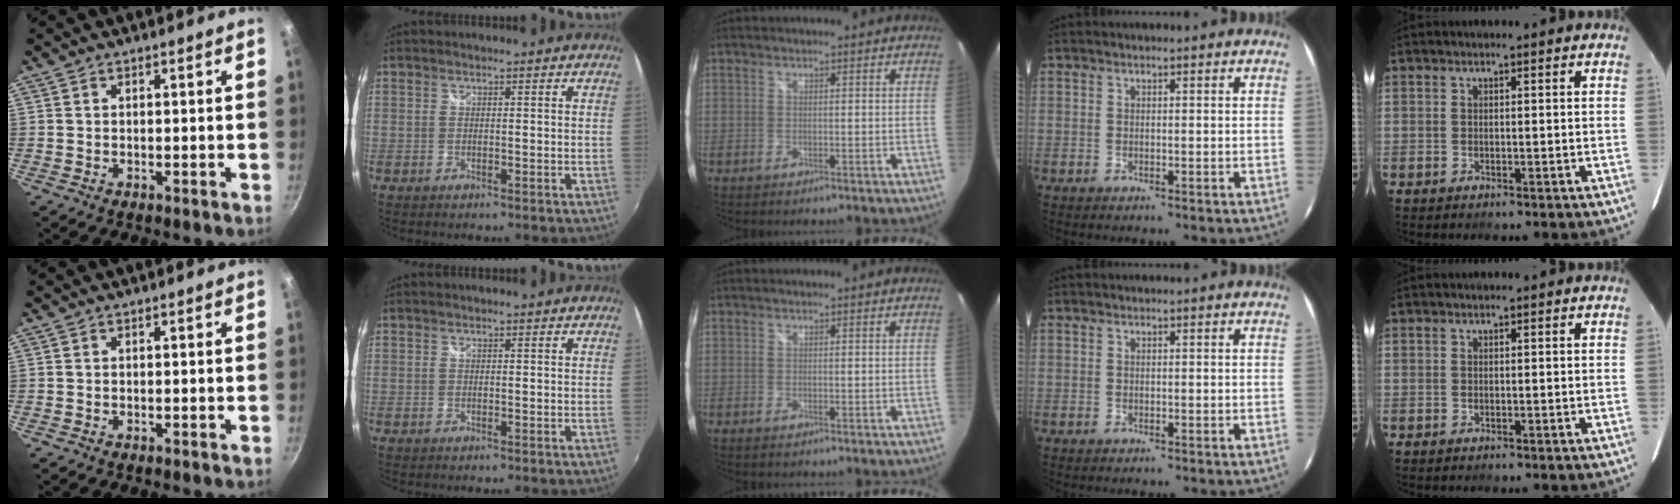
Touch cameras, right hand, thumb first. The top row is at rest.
{}